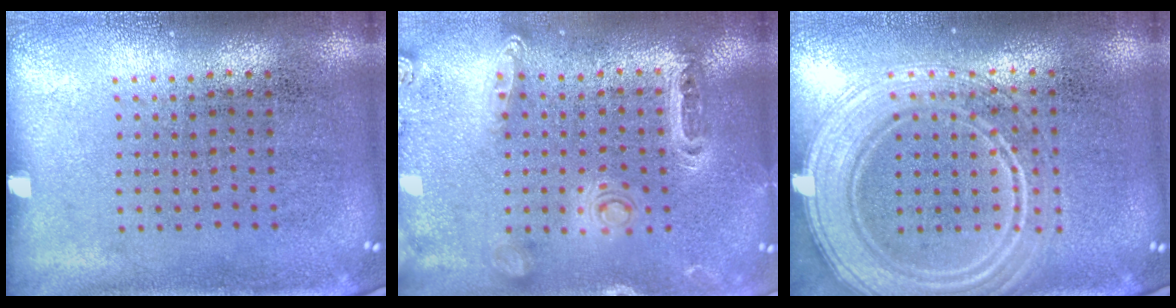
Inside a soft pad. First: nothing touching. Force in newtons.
{"total": 1.4, "press": 1.3, "slide": 0.4}
{"total": 3.7, "press": 3.7, "slide": 0.6}